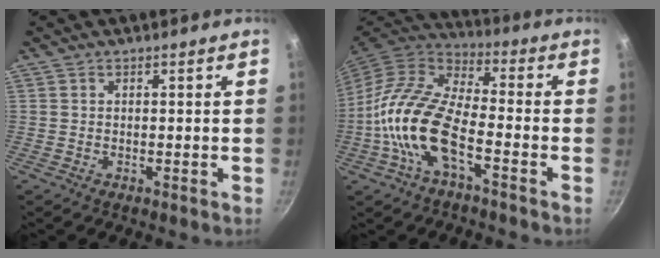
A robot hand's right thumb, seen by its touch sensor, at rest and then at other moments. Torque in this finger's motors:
{"motor_torque": [0.46, 1.10, 1.87, -0.90, 0.69]}